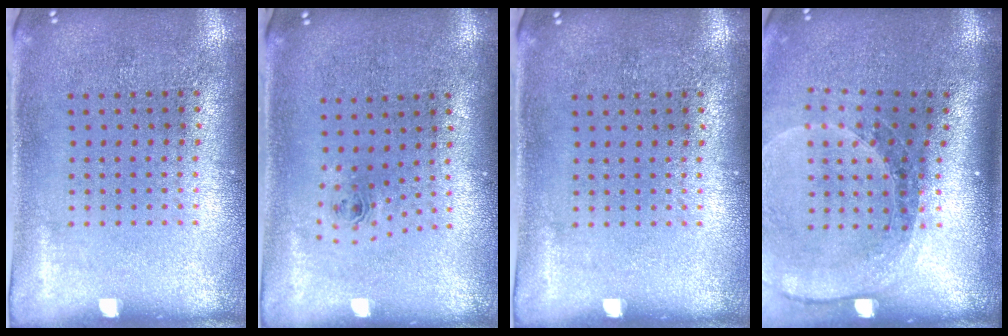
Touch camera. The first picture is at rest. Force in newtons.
{"total": 0.7, "press": 0.3, "slide": 0.6}
{"total": 0.0}
{"total": 1.8, "press": 1.6, "slide": 0.7}